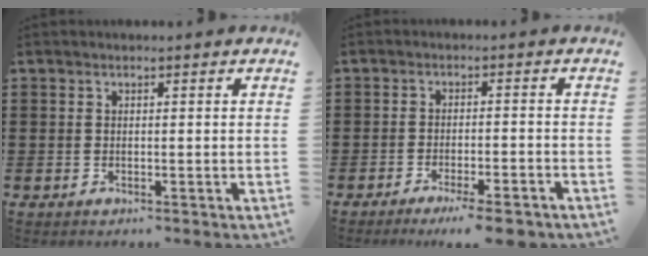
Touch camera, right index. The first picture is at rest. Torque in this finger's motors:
{"motor_torque": [1.56, -0.58, 0.58, 0.05]}